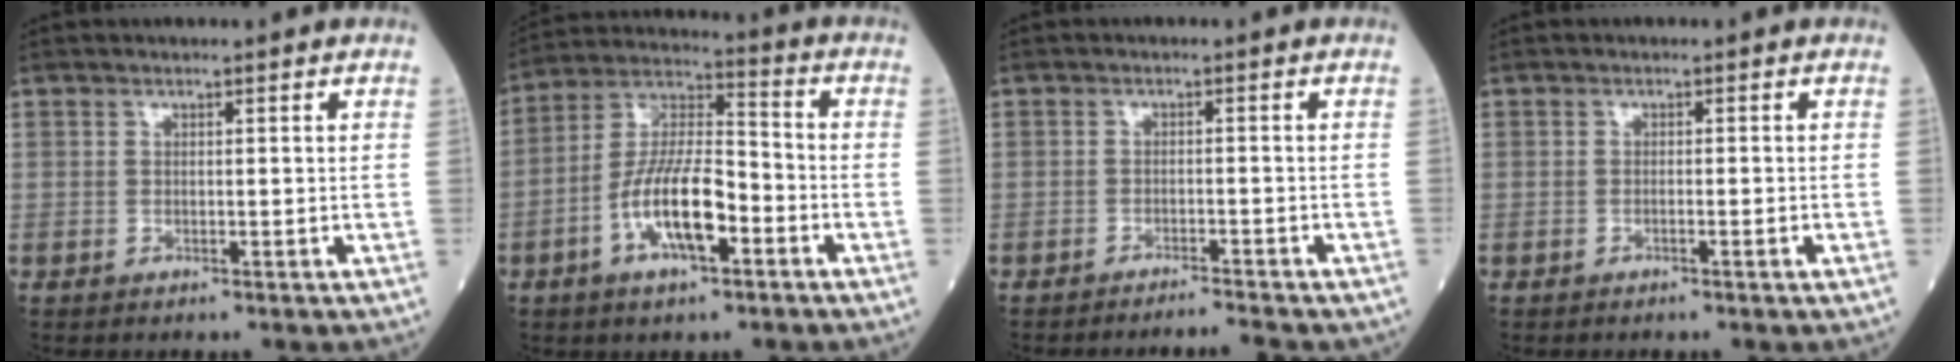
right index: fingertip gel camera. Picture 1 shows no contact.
{"total": 12.2, "force": [-4.5, 3.7, 10.8], "torque": [-0.214, 0.008, -0.085]}
{"total": 3.4, "force": [-3.3, -0.5, 0.5], "torque": [-0.007, -0.010, -0.046]}
{"total": 0.9, "force": [-0.5, -0.2, 0.7], "torque": [-0.015, 0.001, -0.006]}